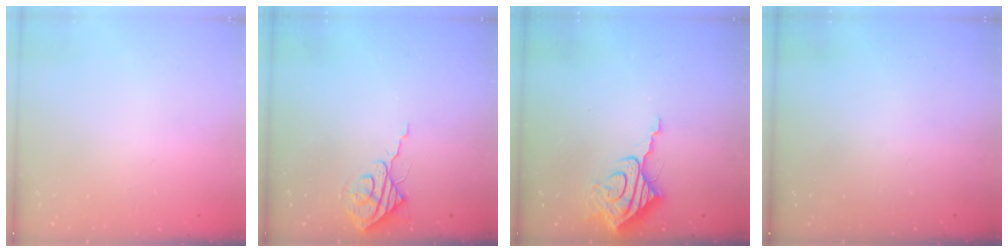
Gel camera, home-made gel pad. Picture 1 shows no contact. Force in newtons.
{"total": 7.7, "press": 7.7, "slide": 0.3}
{"total": 10.5, "press": 10.5, "slide": 1.2}
{"total": 0.0}